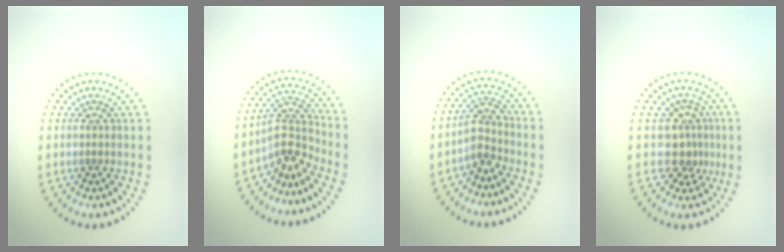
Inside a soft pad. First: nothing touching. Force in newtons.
{"total": 3.3, "press": 2.4, "slide": 2.2}
{"total": 2.6, "press": 2.0, "slide": 1.7}
{"total": 2.9, "press": 2.3, "slide": 1.7}